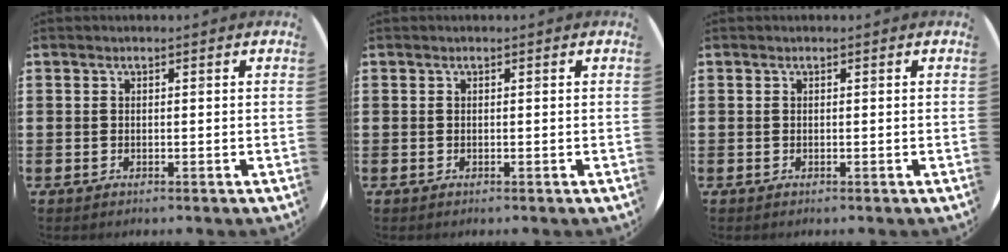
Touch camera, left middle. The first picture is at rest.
{"total": 0.0}
{"total": 0.0}